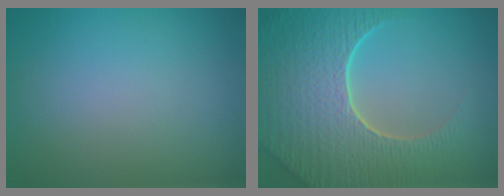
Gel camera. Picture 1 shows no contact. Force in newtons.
{"total": 9.1, "press": 6.5, "slide": 6.3}